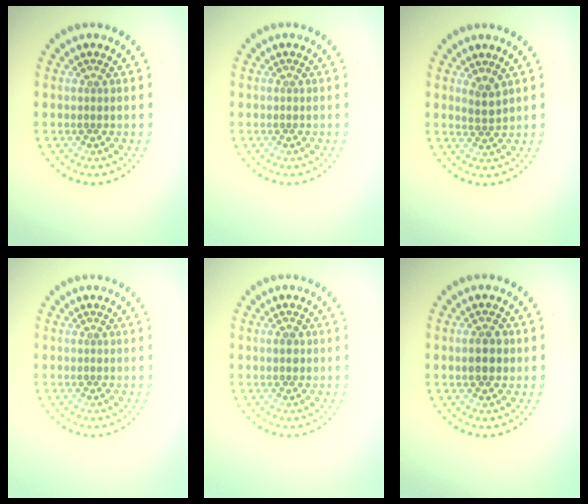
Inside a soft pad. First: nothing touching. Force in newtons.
{"total": 0.0}
{"total": 1.5, "press": 1.2, "slide": 0.9}
{"total": 0.0}
{"total": 1.1, "press": 1.1, "slide": 0.1}
{"total": 2.4, "press": 2.4, "slide": 0.1}